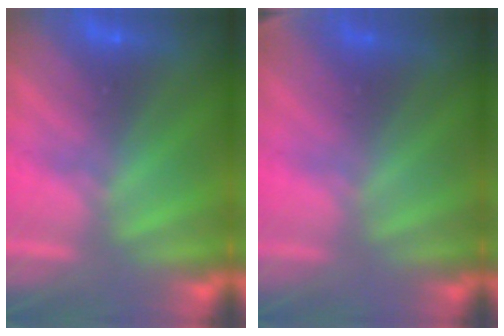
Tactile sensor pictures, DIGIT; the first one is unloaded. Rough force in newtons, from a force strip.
{"total": 2.8}